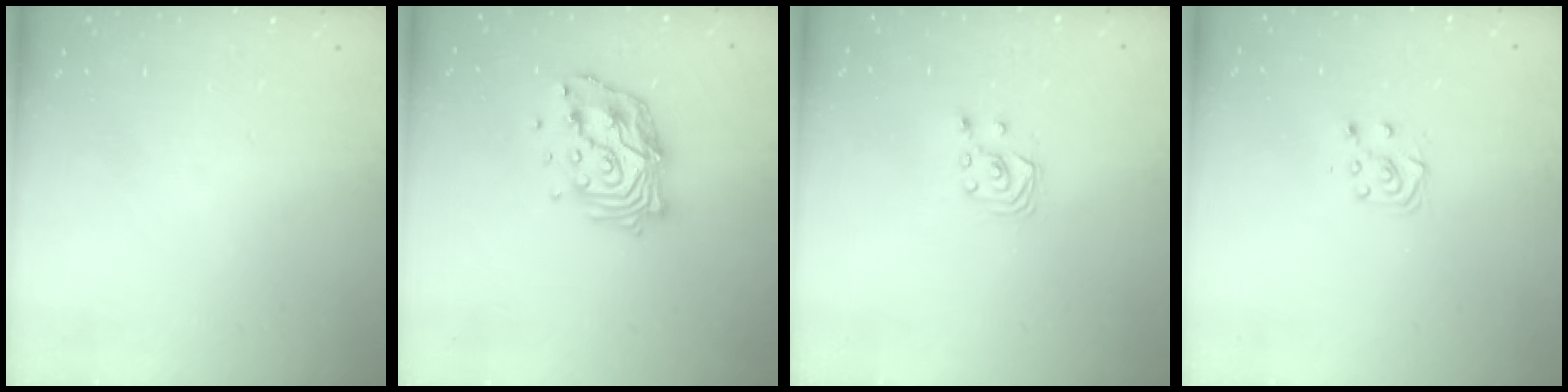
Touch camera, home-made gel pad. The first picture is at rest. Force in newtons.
{"total": 14.3, "press": 14.2, "slide": 1.4}
{"total": 2.9, "press": 2.8, "slide": 0.3}
{"total": 5.0, "press": 4.9, "slide": 0.6}